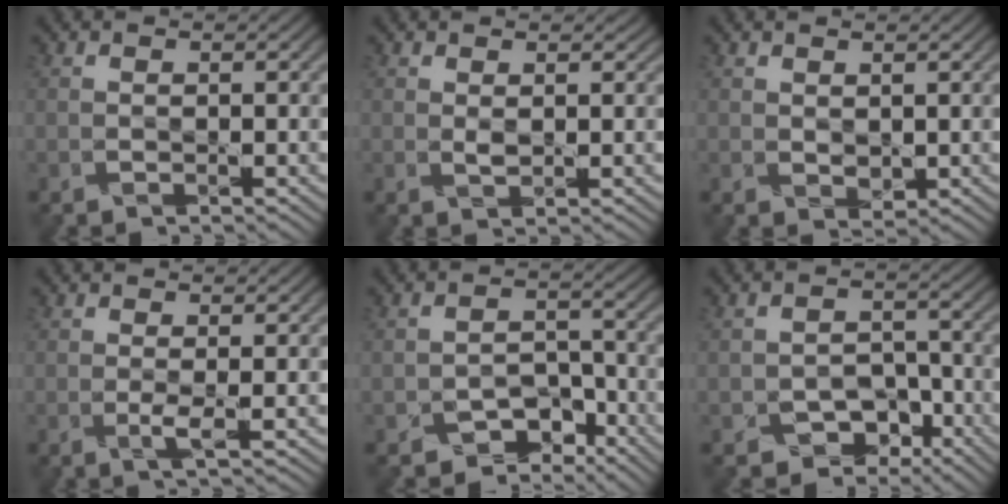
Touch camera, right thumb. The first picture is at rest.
{"total": 1.2, "force": [0.7, 0.6, 0.7], "torque": [-0.018, -0.003, 0.015]}
{"total": 1.2, "force": [0.7, 0.8, 0.6], "torque": [-0.015, -0.004, 0.017]}
{"total": 1.3, "force": [0.0, -0.2, 1.3], "torque": [-0.027, 0.002, -0.004]}
{"total": 5.2, "force": [-4.0, 2.8, 1.8], "torque": [-0.018, 0.000, -0.073]}
{"total": 5.2, "force": [-3.5, 3.3, 1.8], "torque": [-0.025, 0.001, -0.060]}